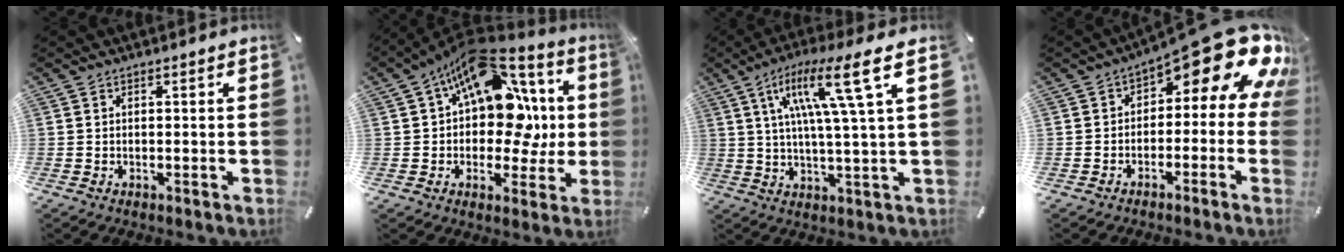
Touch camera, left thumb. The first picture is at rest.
{"total": 19.5, "force": [5.8, 12.8, 13.5], "torque": [-0.221, -0.048, 0.098]}
{"total": 16.8, "force": [6.5, 1.8, 15.4], "torque": [-0.275, -0.018, 0.087]}
{"total": 16.0, "force": [8.4, 6.7, 12.0], "torque": [-0.160, -0.063, 0.138]}